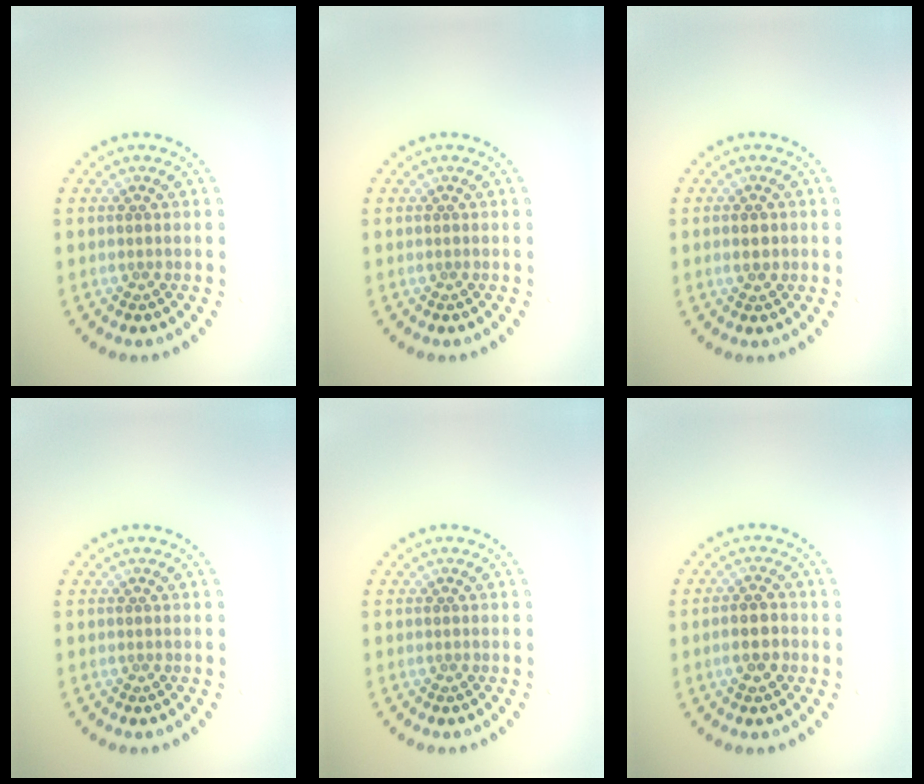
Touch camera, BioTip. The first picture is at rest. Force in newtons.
{"total": 0.0}
{"total": 2.1, "press": 2.1, "slide": 0.2}
{"total": 0.0}
{"total": 0.0}
{"total": 2.6, "press": 2.5, "slide": 0.7}